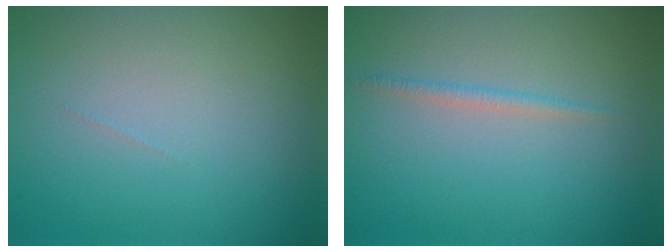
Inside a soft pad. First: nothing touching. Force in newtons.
{"total": 0.7, "press": 0.7, "slide": 0.1}